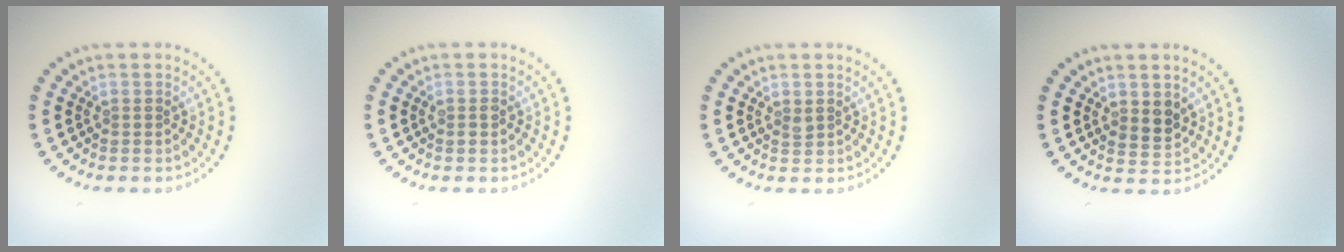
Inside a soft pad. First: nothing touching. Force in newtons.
{"total": 0.8, "press": 0.7, "slide": 0.3}
{"total": 0.6, "press": 0.6, "slide": 0.3}
{"total": 1.9, "press": 1.8, "slide": 0.6}